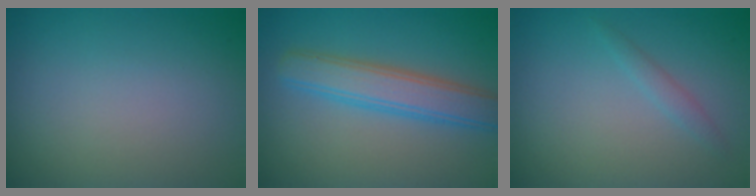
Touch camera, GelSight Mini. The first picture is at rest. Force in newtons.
{"total": 4.5, "press": 4.5, "slide": 0.1}
{"total": 1.0, "press": 1.0, "slide": 0.1}